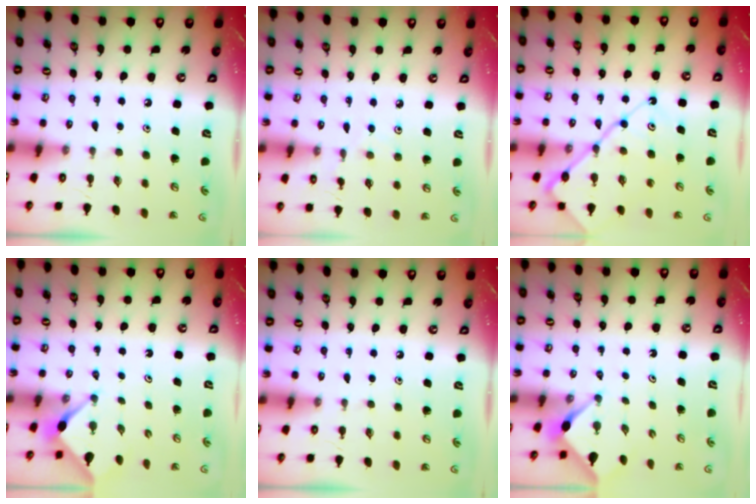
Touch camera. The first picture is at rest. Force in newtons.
{"total": 1.4, "press": 1.4, "slide": 0.1}
{"total": 12.5, "press": 12.5, "slide": 1.2}
{"total": 2.9, "press": 2.8, "slide": 0.4}
{"total": 0.0}
{"total": 2.9, "press": 2.8, "slide": 0.4}